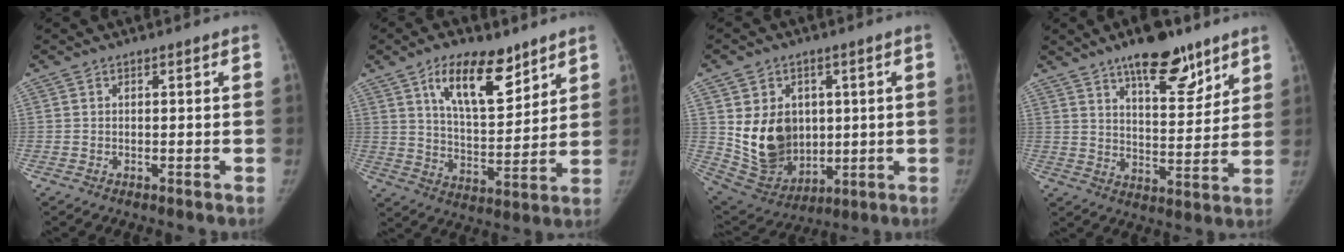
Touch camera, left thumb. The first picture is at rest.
{"total": 14.2, "force": [8.4, 6.4, 9.6], "torque": [-0.126, -0.047, 0.147]}
{"total": 15.0, "force": [1.9, 11.8, 9.0], "torque": [-0.112, -0.018, 0.066]}
{"total": 14.4, "force": [9.7, 5.5, 9.1], "torque": [-0.097, -0.055, 0.152]}